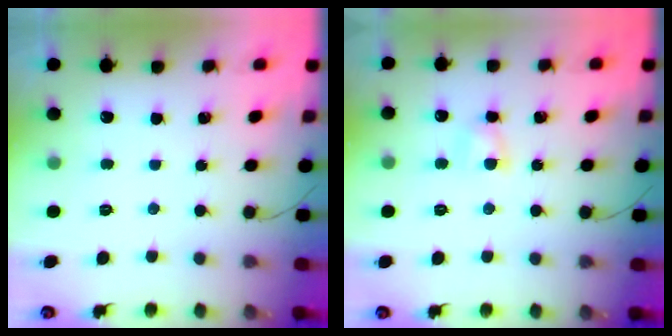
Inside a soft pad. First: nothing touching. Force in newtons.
{"total": 4.5, "press": 4.4, "slide": 0.8}